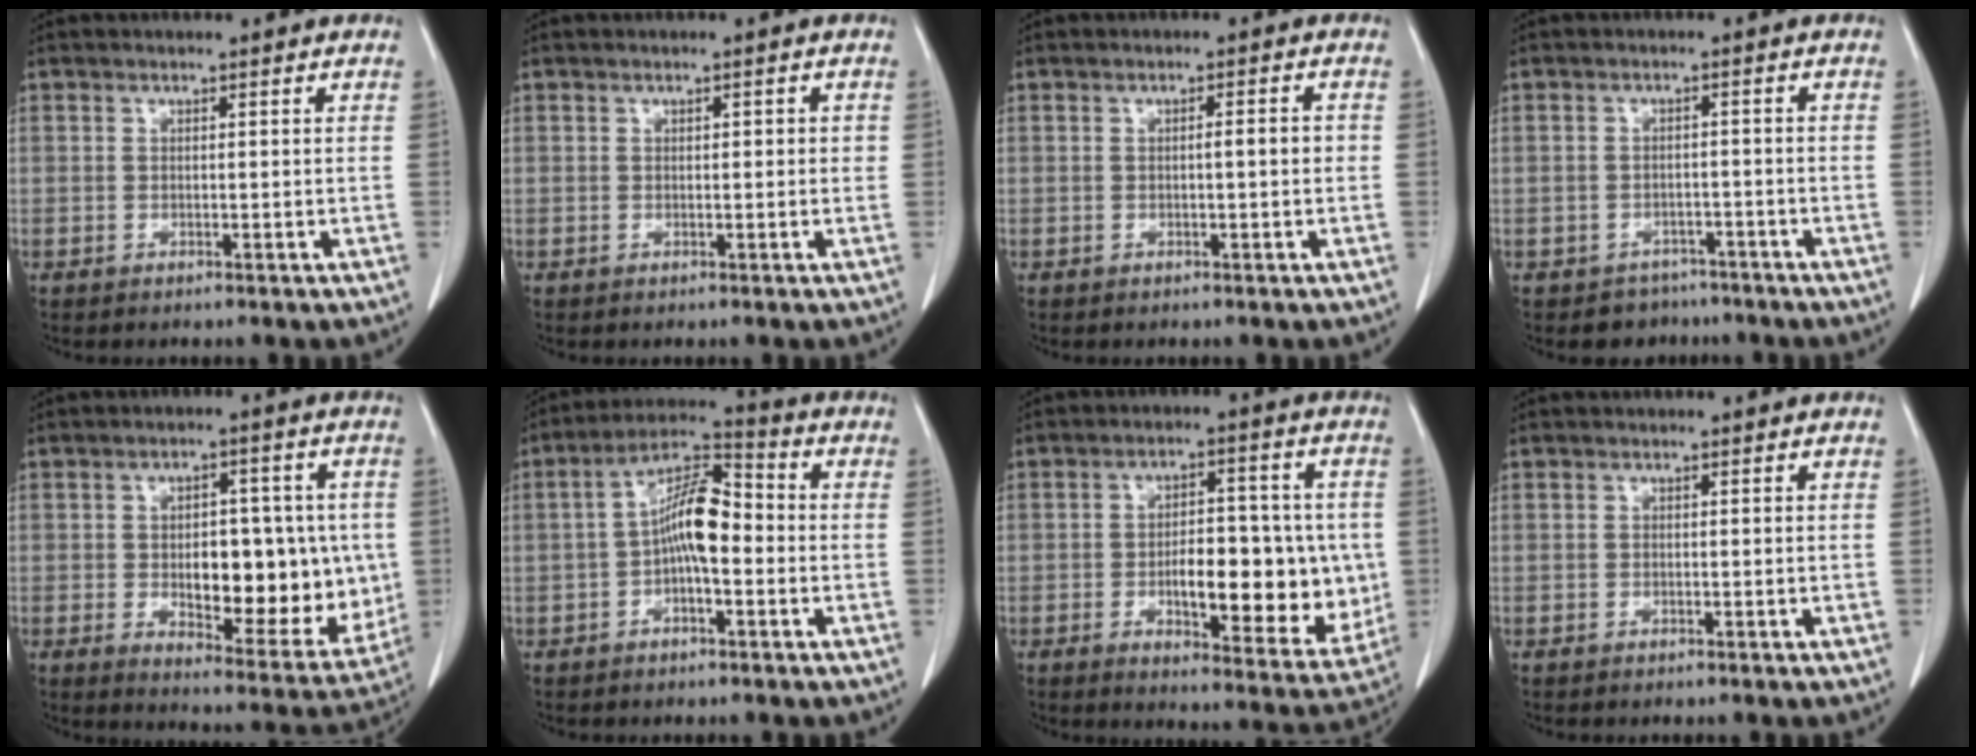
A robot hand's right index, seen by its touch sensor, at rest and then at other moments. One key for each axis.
{"total": 1.3, "fx": 0.2, "fy": 0.6, "fz": 1.2, "tx": -0.017, "ty": 0.005, "tz": 0.003}
{"total": 1.9, "fx": -0.2, "fy": 0.2, "fz": 1.9, "tx": -0.028, "ty": 0.003, "tz": -0.004}
{"total": 3.9, "fx": -3.0, "fy": 2.5, "fz": -0.6, "tx": 0.010, "ty": 0.014, "tz": -0.044}
{"total": 15.4, "fx": -0.9, "fy": 7.0, "fz": 13.7, "tx": -0.177, "ty": 0.004, "tz": 0.006}
{"total": 9.0, "fx": -1.0, "fy": 2.9, "fz": 8.5, "tx": -0.158, "ty": 0.029, "tz": -0.024}
{"total": 14.9, "fx": -1.8, "fy": 6.0, "fz": 13.5, "tx": -0.180, "ty": 0.009, "tz": -0.016}
{"total": 0.0}